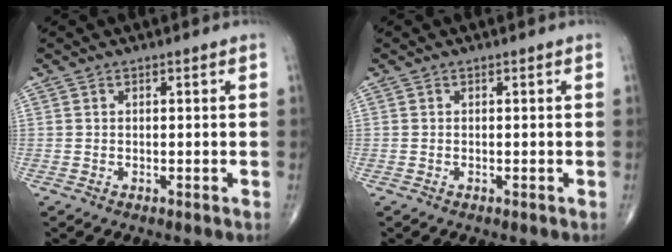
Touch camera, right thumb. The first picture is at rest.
{"total": 0.0}